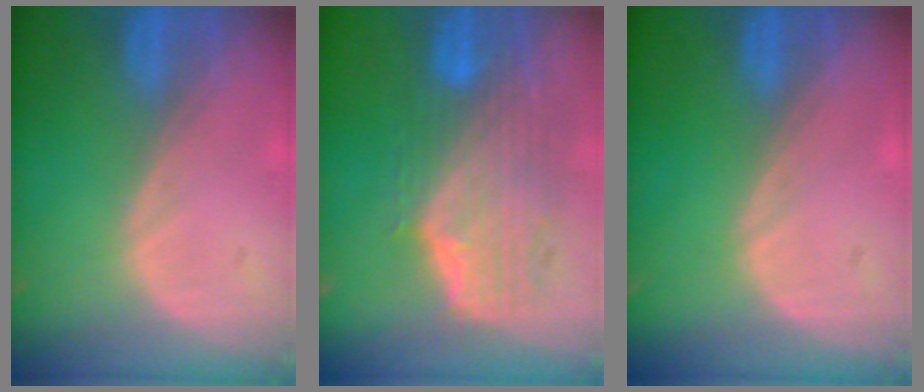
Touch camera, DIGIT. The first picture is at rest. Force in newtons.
{"total": 10.0, "press": 8.9, "slide": 4.7}
{"total": 0.0}